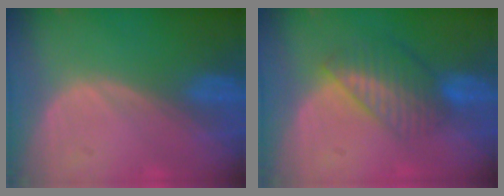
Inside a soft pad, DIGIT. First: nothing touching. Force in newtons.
{"total": 7.0, "press": 6.0, "slide": 3.5}